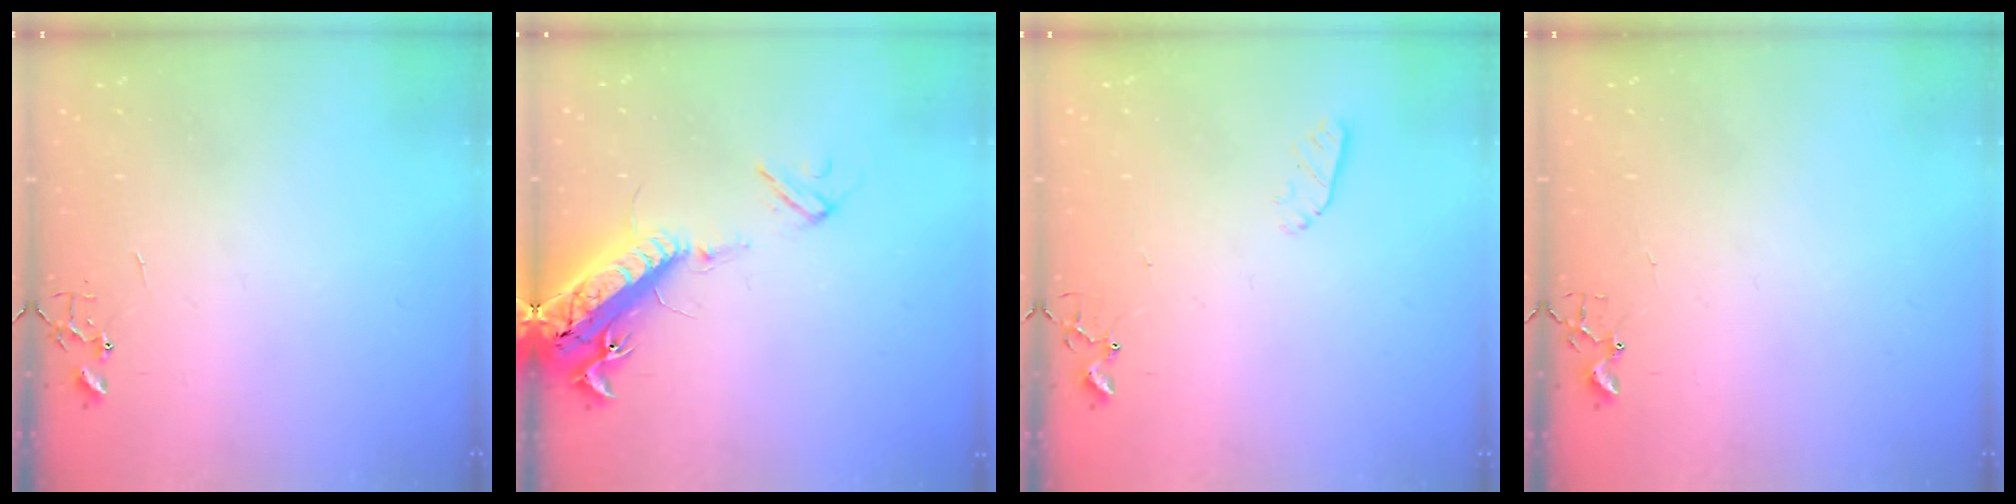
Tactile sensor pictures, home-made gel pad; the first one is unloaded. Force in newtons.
{"total": 17.7, "press": 17.2, "slide": 4.3}
{"total": 3.9, "press": 3.9, "slide": 0.4}
{"total": 7.5, "press": 7.5, "slide": 0.7}